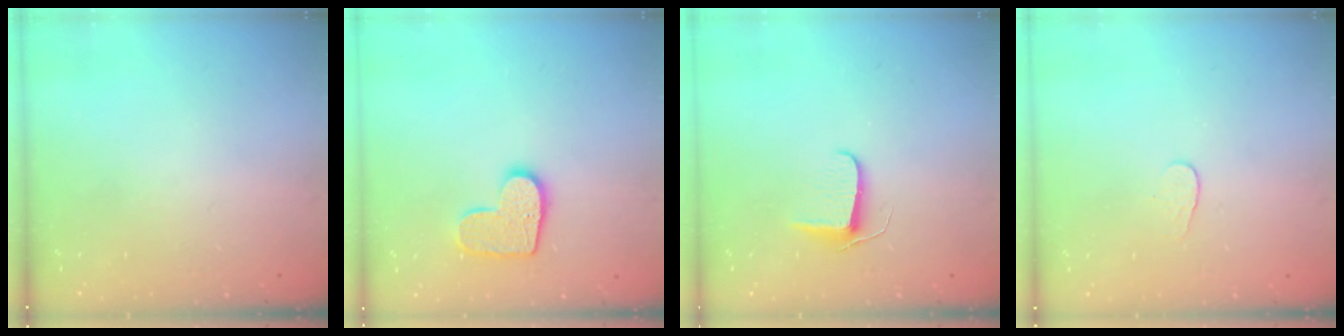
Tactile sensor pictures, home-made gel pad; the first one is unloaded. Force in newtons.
{"total": 10.9, "press": 10.9, "slide": 0.6}
{"total": 6.3, "press": 6.2, "slide": 0.5}
{"total": 4.1, "press": 4.1, "slide": 0.3}